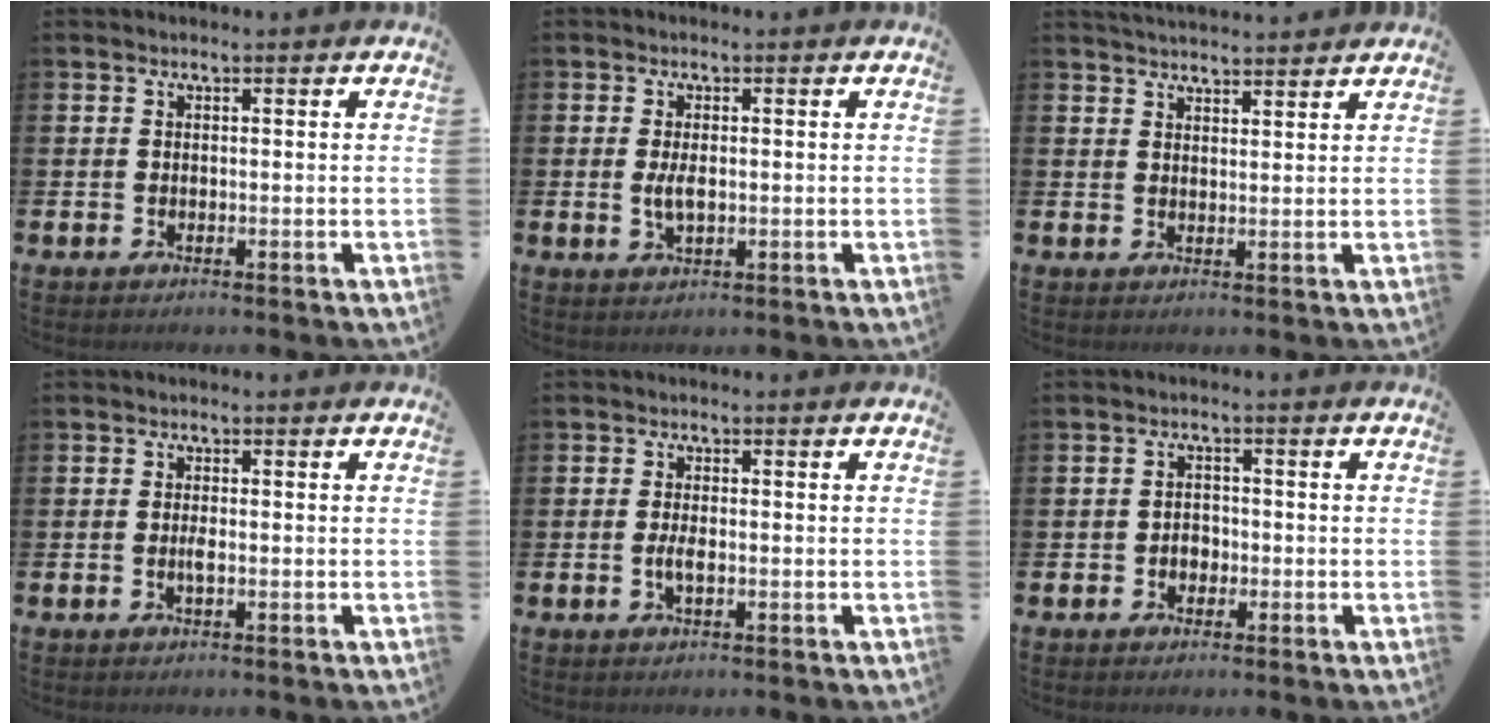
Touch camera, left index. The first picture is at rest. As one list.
[{"total": 2.7, "force": [0.0, 1.2, 2.4], "torque": [-0.044, 0.001, -0.001]}, {"total": 3.2, "force": [3.2, 0.2, 0.1], "torque": [-0.009, -0.015, 0.059]}, {"total": 1.2, "force": [-0.3, 0.3, 1.1], "torque": [-0.019, -0.002, -0.005]}, {"total": 1.9, "force": [-0.3, 0.7, 1.8], "torque": [-0.030, -0.001, -0.007]}, {"total": 2.1, "force": [-0.7, 1.7, 0.9], "torque": [-0.008, 0.001, -0.019]}]